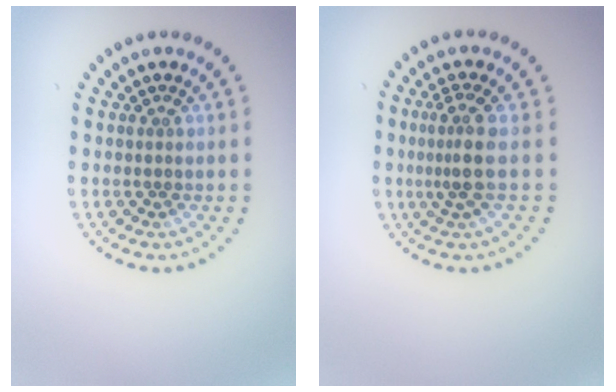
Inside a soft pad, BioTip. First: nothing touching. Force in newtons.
{"total": 2.6, "press": 1.9, "slide": 1.8}